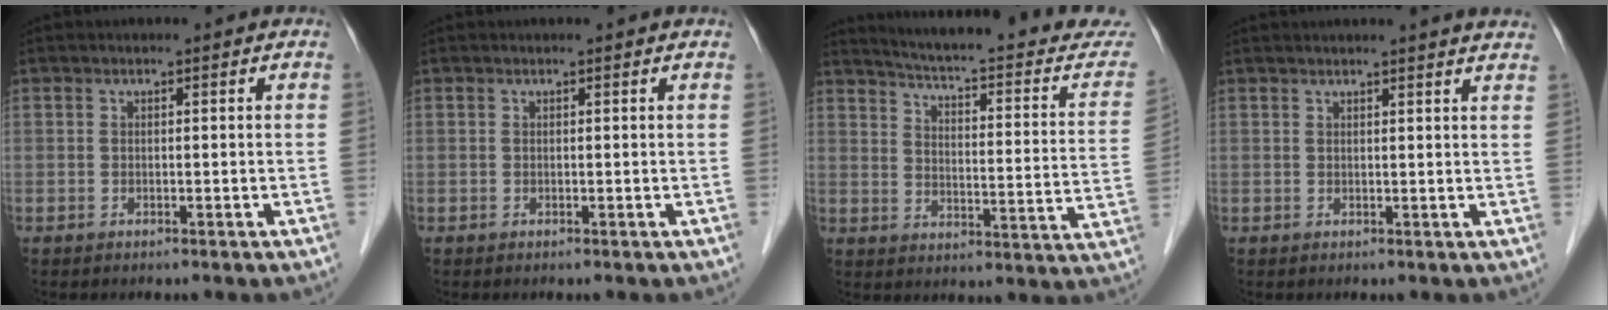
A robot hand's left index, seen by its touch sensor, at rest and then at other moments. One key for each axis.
{"total": 0.0}
{"total": 22.1, "fx": 20.2, "fy": 2.6, "fz": 8.7, "tx": -0.118, "ty": -0.069, "tz": 0.239}
{"total": 7.5, "fx": 6.9, "fy": -0.3, "fz": 2.7, "tx": -0.033, "ty": 0.007, "tz": 0.060}